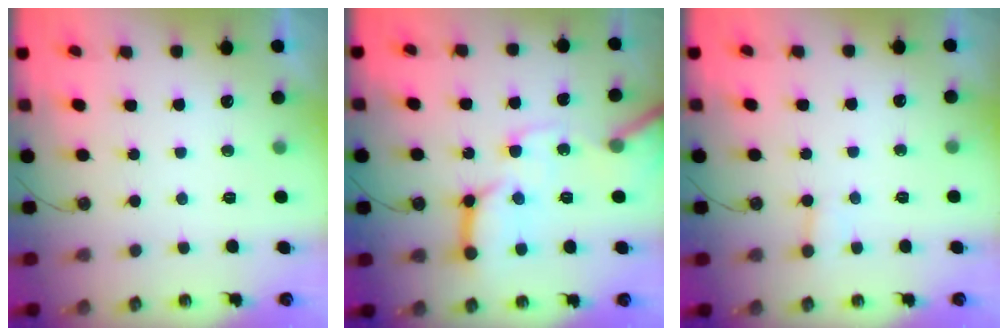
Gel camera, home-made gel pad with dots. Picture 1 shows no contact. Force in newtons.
{"total": 16.7, "press": 16.5, "slide": 2.1}
{"total": 3.9, "press": 3.9, "slide": 0.4}